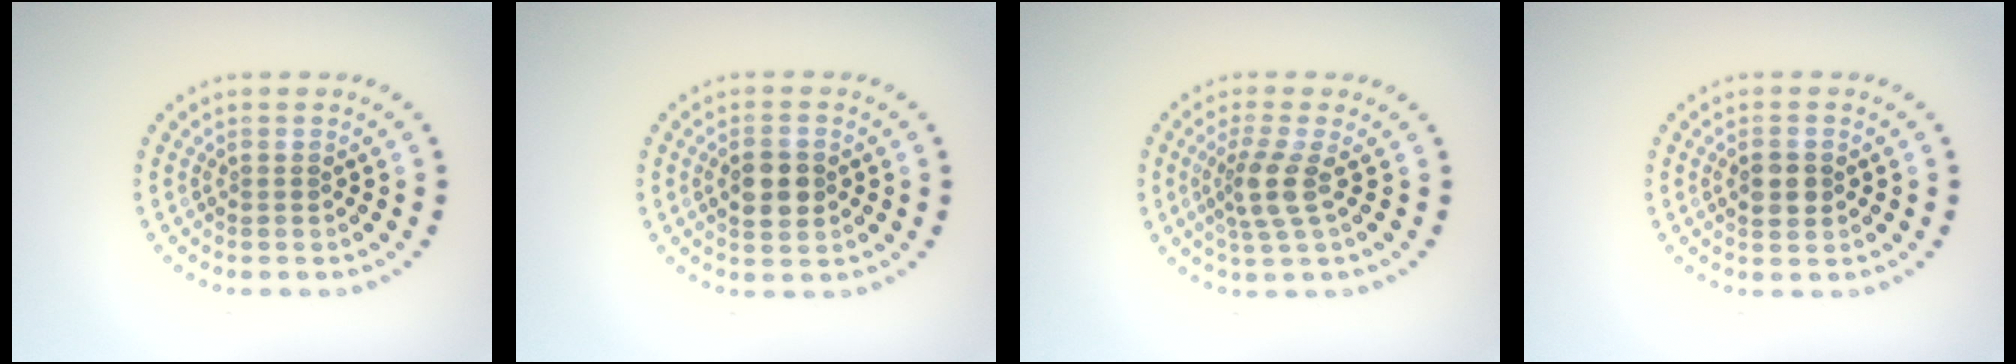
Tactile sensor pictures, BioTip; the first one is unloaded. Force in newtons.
{"total": 3.3, "press": 3.3, "slide": 0.1}
{"total": 3.0, "press": 2.2, "slide": 1.9}
{"total": 2.6, "press": 2.6, "slide": 0.1}